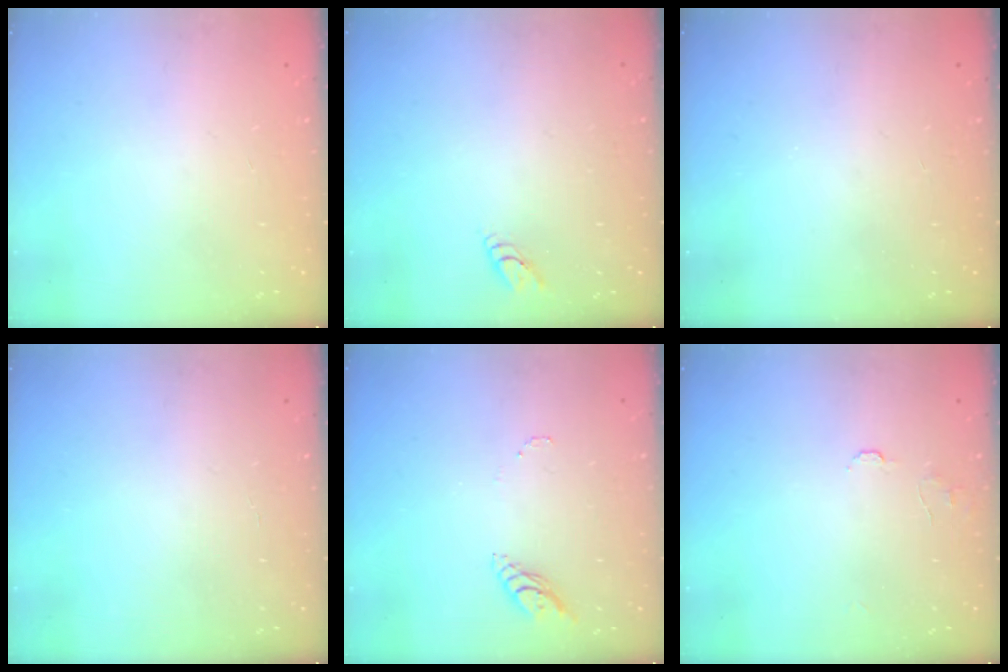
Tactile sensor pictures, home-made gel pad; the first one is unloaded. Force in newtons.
{"total": 2.7, "press": 2.7, "slide": 0.3}
{"total": 0.0}
{"total": 1.7, "press": 1.7, "slide": 0.1}
{"total": 6.4, "press": 6.4, "slide": 0.6}
{"total": 5.9, "press": 5.9, "slide": 0.6}